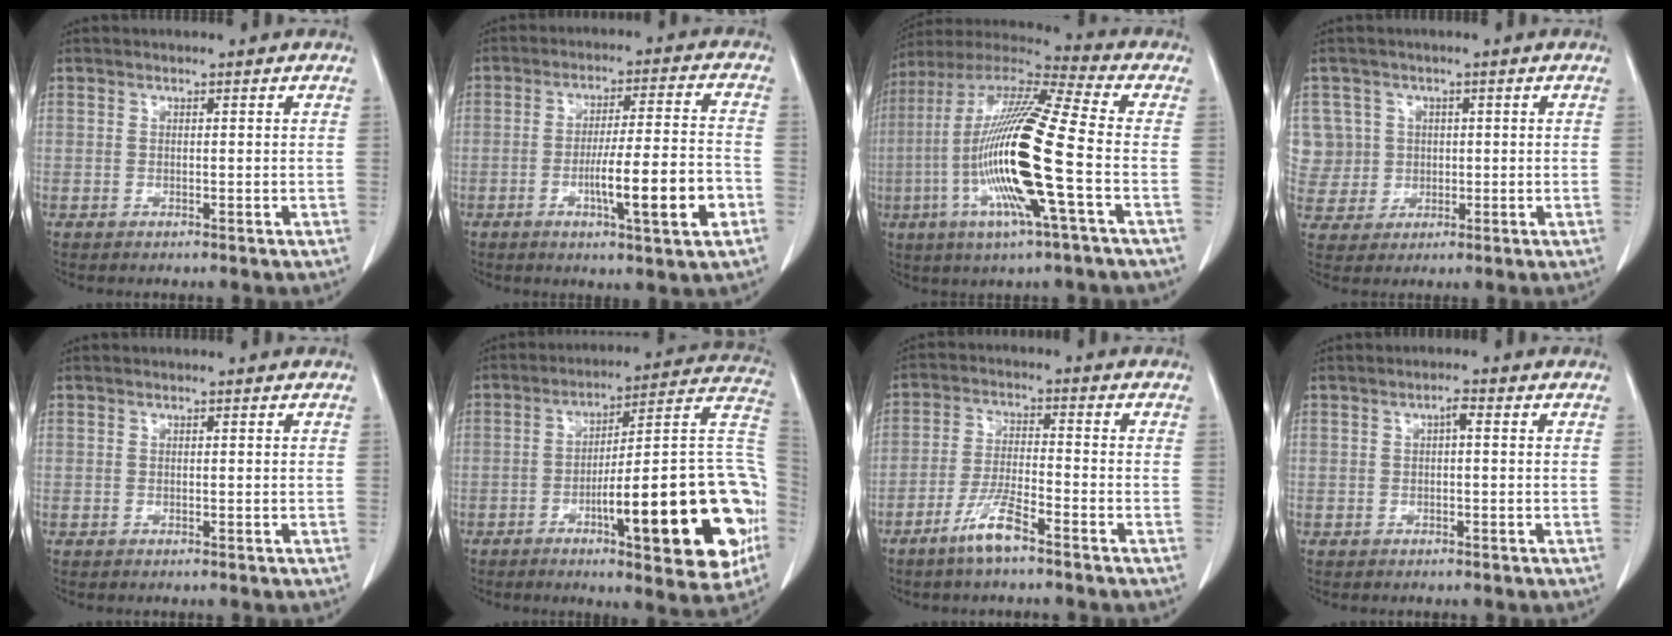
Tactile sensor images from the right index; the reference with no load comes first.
{"total": 11.6, "force": [-3.9, 0.4, 10.9], "torque": [-0.174, -0.002, -0.061]}
{"total": 20.2, "force": [-4.2, 0.7, 19.8], "torque": [-0.407, -0.015, -0.090]}
{"total": 7.6, "force": [1.6, 7.4, 0.0], "torque": [-0.003, 0.031, 0.046]}
{"total": 0.0}
{"total": 25.4, "force": [-7.3, 4.1, 24.0], "torque": [-0.248, 0.020, -0.092]}
{"total": 6.5, "force": [-4.5, 0.6, 4.7], "torque": [-0.098, -0.008, -0.088]}
{"total": 1.3, "force": [0.2, 0.3, 1.3], "torque": [-0.020, 0.005, 0.002]}